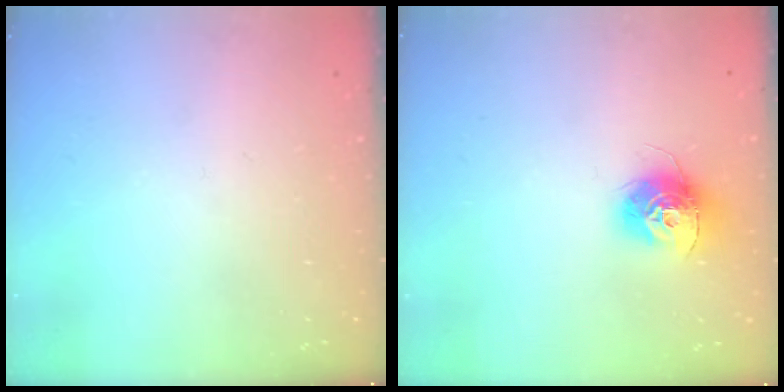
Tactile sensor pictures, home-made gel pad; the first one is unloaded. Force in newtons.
{"total": 12.1, "press": 12.1, "slide": 0.8}